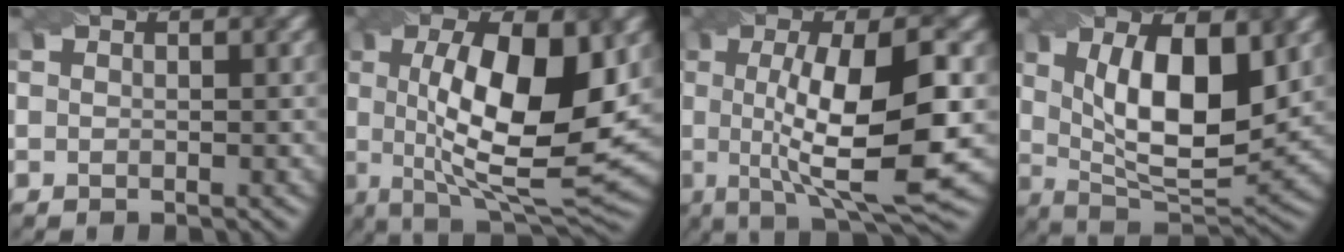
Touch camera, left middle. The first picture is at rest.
{"total": 13.2, "force": [1.5, 4.3, 12.4], "torque": [-0.189, -0.003, 0.026]}
{"total": 11.7, "force": [-0.1, 3.1, 11.3], "torque": [-0.163, 0.002, -0.001]}
{"total": 10.7, "force": [2.3, 4.1, 9.6], "torque": [-0.156, -0.007, 0.042]}